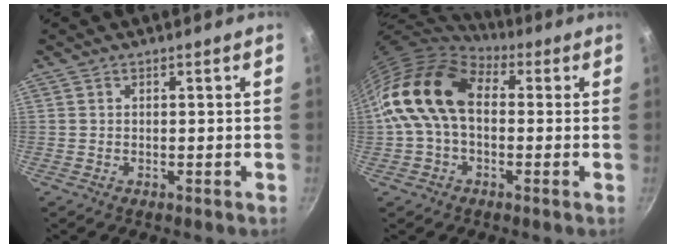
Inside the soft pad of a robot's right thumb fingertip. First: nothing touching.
{"total": 15.1, "force": [1.2, 10.2, 11.1], "torque": [-0.182, 0.027, 0.004]}